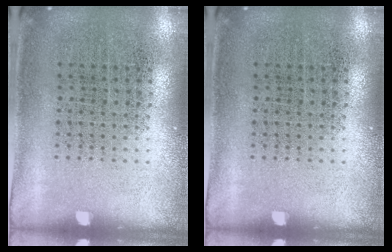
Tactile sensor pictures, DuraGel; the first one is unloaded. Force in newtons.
{"total": 0.0}